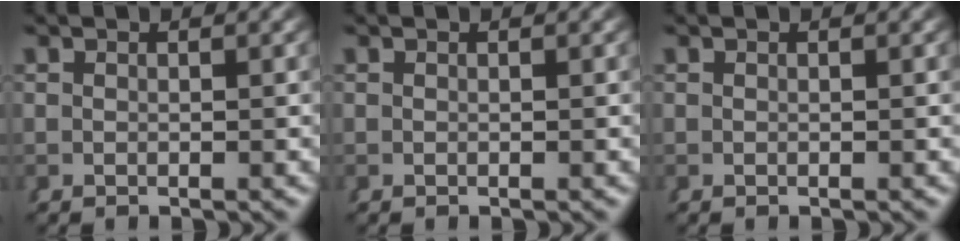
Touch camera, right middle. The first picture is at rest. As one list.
[{"total": 0.0}, {"total": 0.0}]